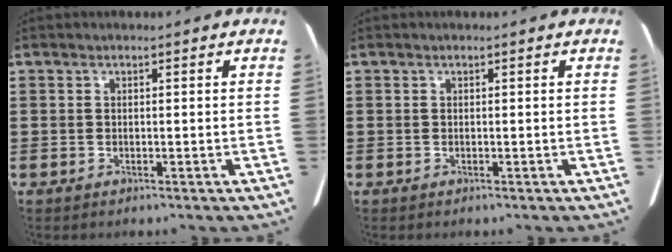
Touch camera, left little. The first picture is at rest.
{"total": 0.0}